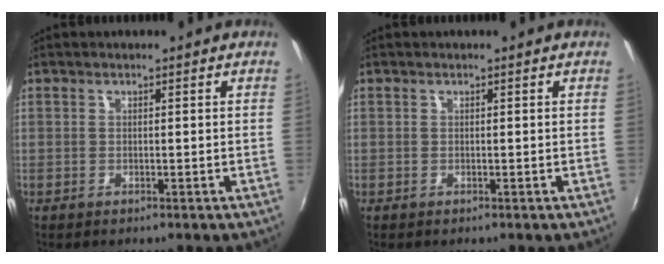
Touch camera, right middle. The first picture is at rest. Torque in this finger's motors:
{"motor_torque": [0.00, 0.00, 0.00, 0.00]}